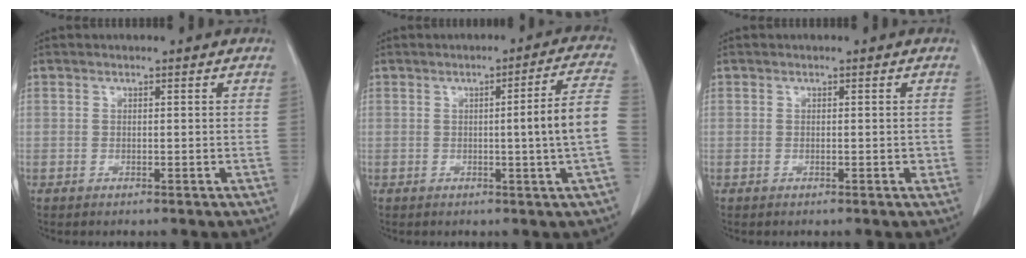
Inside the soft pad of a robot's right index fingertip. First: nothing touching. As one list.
[{"total": 8.1, "force": [-0.9, -1.6, 7.9], "torque": [-0.103, 0.001, -0.014]}, {"total": 0.8, "force": [-0.1, 0.4, 0.7], "torque": [-0.008, 0.000, -0.002]}]